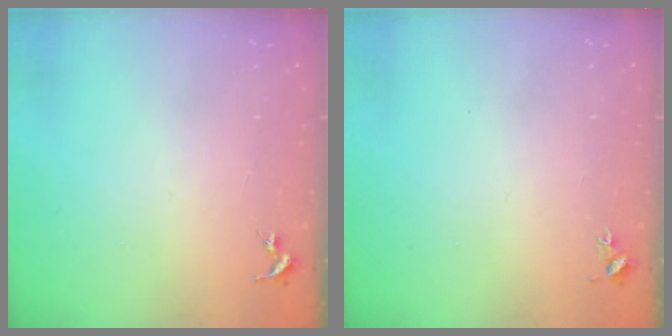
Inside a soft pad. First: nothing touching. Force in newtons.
{"total": 3.1, "press": 3.0, "slide": 0.3}